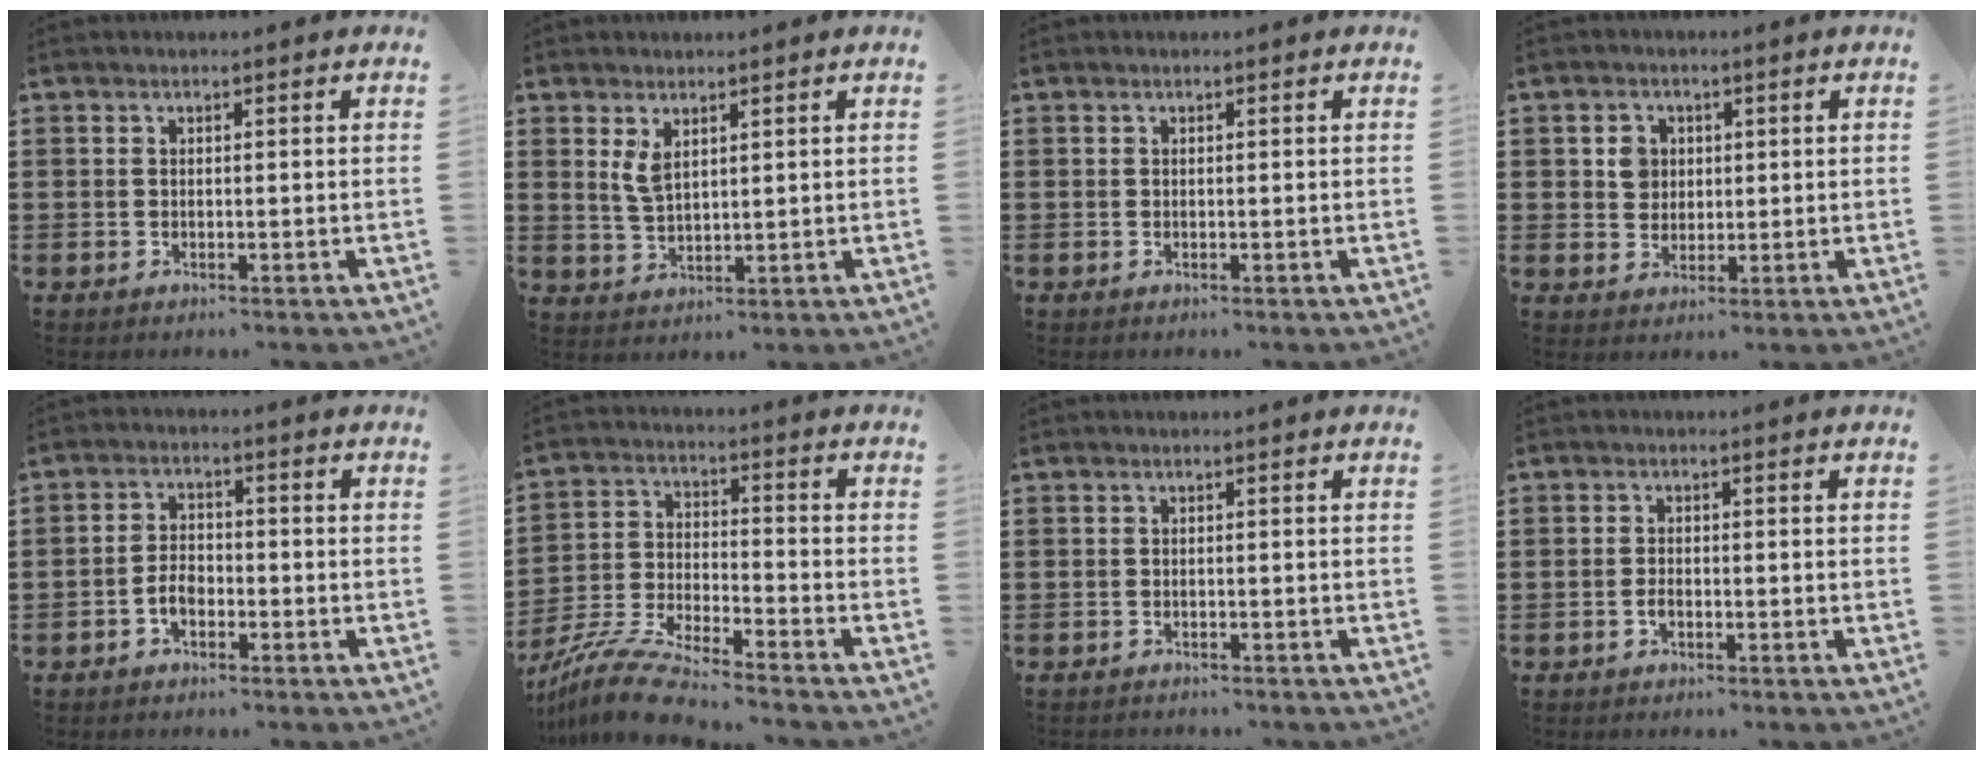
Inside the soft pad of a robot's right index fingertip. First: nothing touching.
{"total": 3.3, "force": [1.7, 1.4, 2.4], "torque": [-0.052, 0.005, 0.031]}
{"total": 0.0}
{"total": 3.5, "force": [0.7, 3.1, 1.5], "torque": [-0.041, 0.012, 0.011]}
{"total": 3.6, "force": [-1.7, 2.0, 2.5], "torque": [-0.061, -0.001, -0.037]}
{"total": 9.1, "force": [-8.5, 0.2, 3.3], "torque": [-0.086, 0.000, -0.173]}
{"total": 0.9, "force": [-0.9, 0.0, -0.1], "torque": [-0.001, -0.002, -0.019]}
{"total": 1.4, "force": [-0.6, 0.7, 1.0], "torque": [-0.020, -0.003, -0.010]}